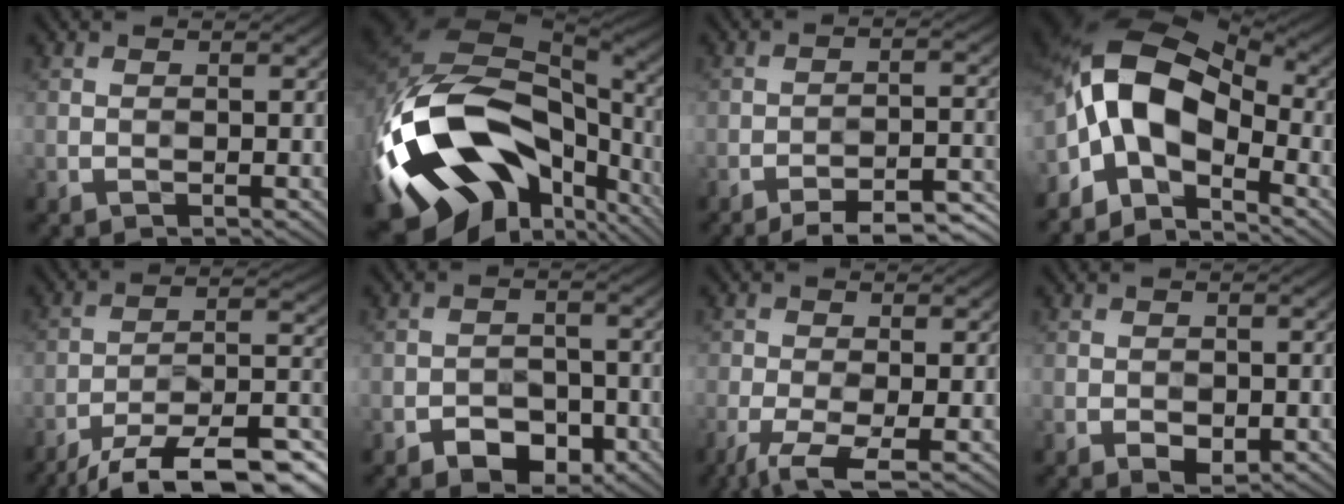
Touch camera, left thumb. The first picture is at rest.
{"total": 19.5, "force": [-6.3, 12.6, 13.5], "torque": [-0.320, -0.041, -0.082]}
{"total": 9.1, "force": [-7.6, 1.7, 4.7], "torque": [-0.073, 0.008, -0.097]}
{"total": 12.0, "force": [-3.1, 6.9, 9.3], "torque": [-0.174, 0.007, -0.072]}
{"total": 15.4, "force": [-11.6, 4.2, 9.3], "torque": [-0.159, -0.002, -0.188]}
{"total": 4.7, "force": [-3.0, 2.8, 2.2], "torque": [-0.033, 0.000, -0.049]}
{"total": 4.5, "force": [-2.5, 1.6, 3.4], "torque": [-0.076, -0.006, -0.051]}
{"total": 2.3, "force": [-1.1, 1.5, 1.4], "torque": [-0.023, -0.004, -0.012]}